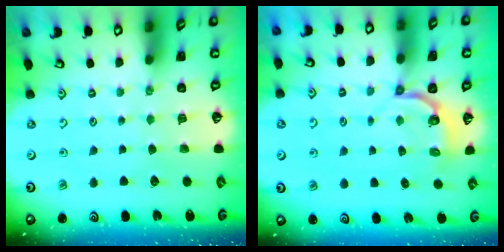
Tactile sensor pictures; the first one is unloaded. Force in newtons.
{"total": 3.4, "press": 2.3, "slide": 2.5}